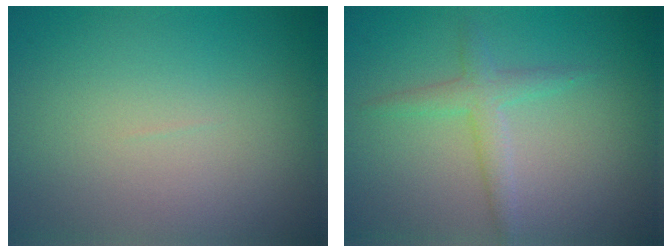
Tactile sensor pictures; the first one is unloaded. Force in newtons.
{"total": 2.2, "press": 2.2, "slide": 0.1}